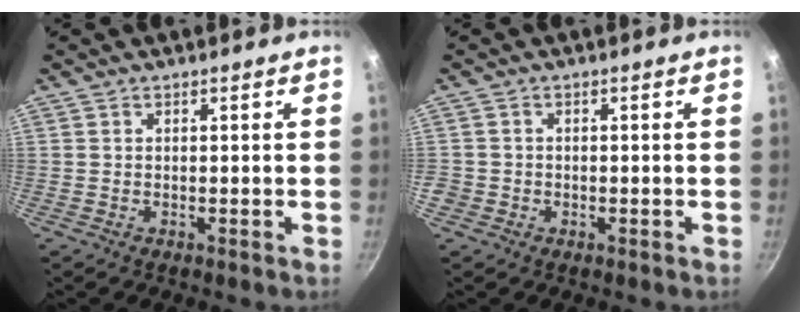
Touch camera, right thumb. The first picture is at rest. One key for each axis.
{"total": 1.9, "fx": -0.8, "fy": 1.6, "fz": 0.5, "tx": -0.010, "ty": 0.001, "tz": -0.015}